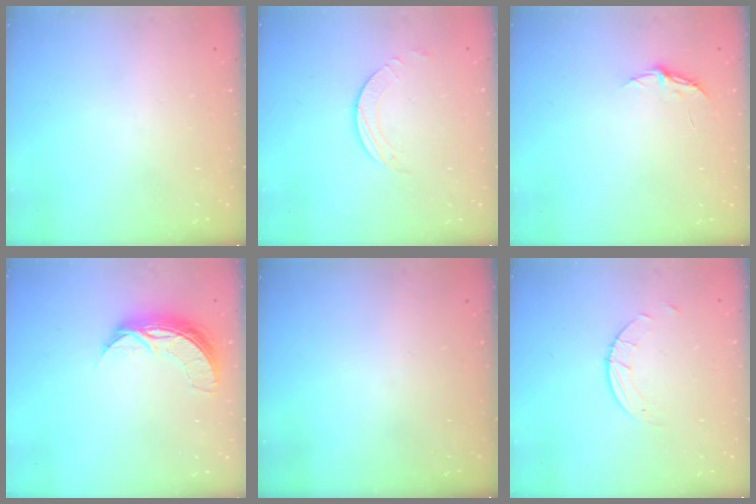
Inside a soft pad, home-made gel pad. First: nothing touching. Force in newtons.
{"total": 2.5, "press": 2.5, "slide": 0.2}
{"total": 3.8, "press": 3.8, "slide": 0.3}
{"total": 8.9, "press": 8.9, "slide": 0.4}
{"total": 0.0}
{"total": 2.7, "press": 2.7, "slide": 0.3}